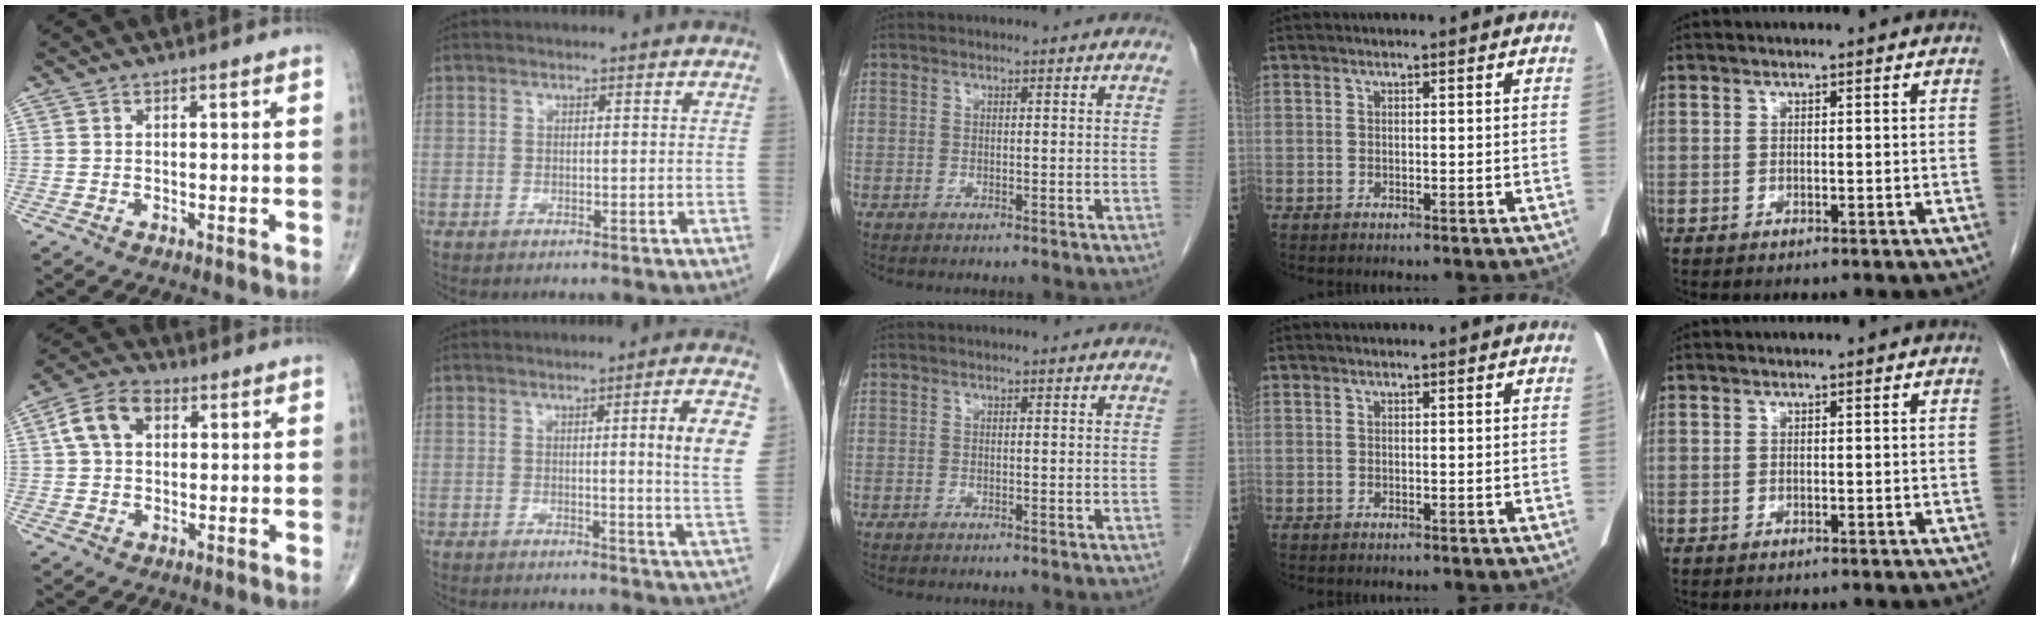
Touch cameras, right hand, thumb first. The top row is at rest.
{"thumb": {"total": 7.8, "force": [2.1, 5.1, 5.6], "torque": [-0.104, 0.020, 0.032]}, "index": {"total": 7.6, "force": [1.6, -0.7, 7.4], "torque": [-0.093, -0.011, 0.016]}}